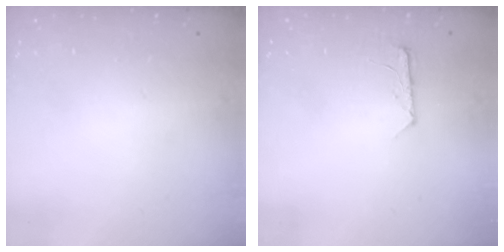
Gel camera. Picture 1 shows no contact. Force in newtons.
{"total": 6.7, "press": 6.7, "slide": 0.7}